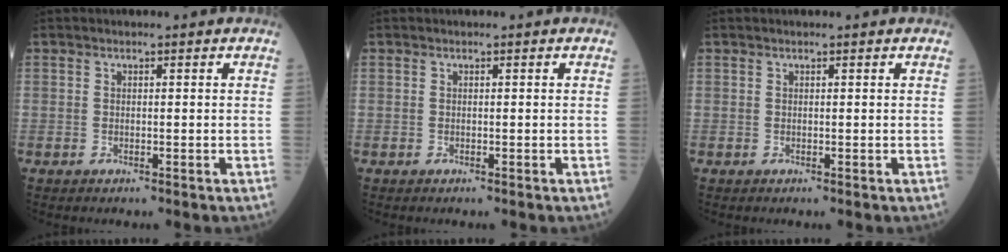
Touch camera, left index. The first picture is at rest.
{"total": 0.0}
{"total": 1.4, "force": [-1.2, -0.2, -0.6], "torque": [0.009, 0.000, -0.017]}